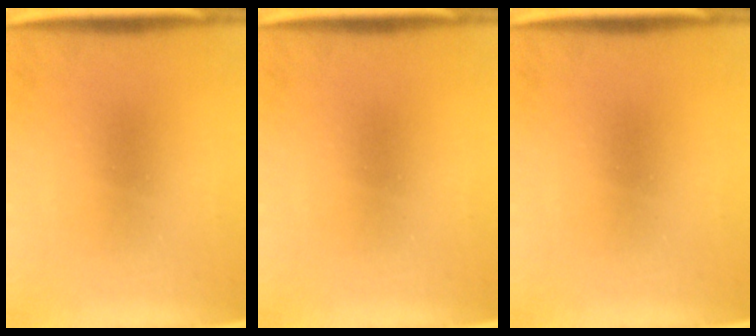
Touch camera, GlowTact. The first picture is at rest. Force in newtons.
{"total": 0.0}
{"total": 0.0}